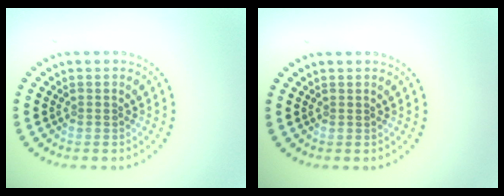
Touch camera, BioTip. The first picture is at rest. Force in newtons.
{"total": 0.0}